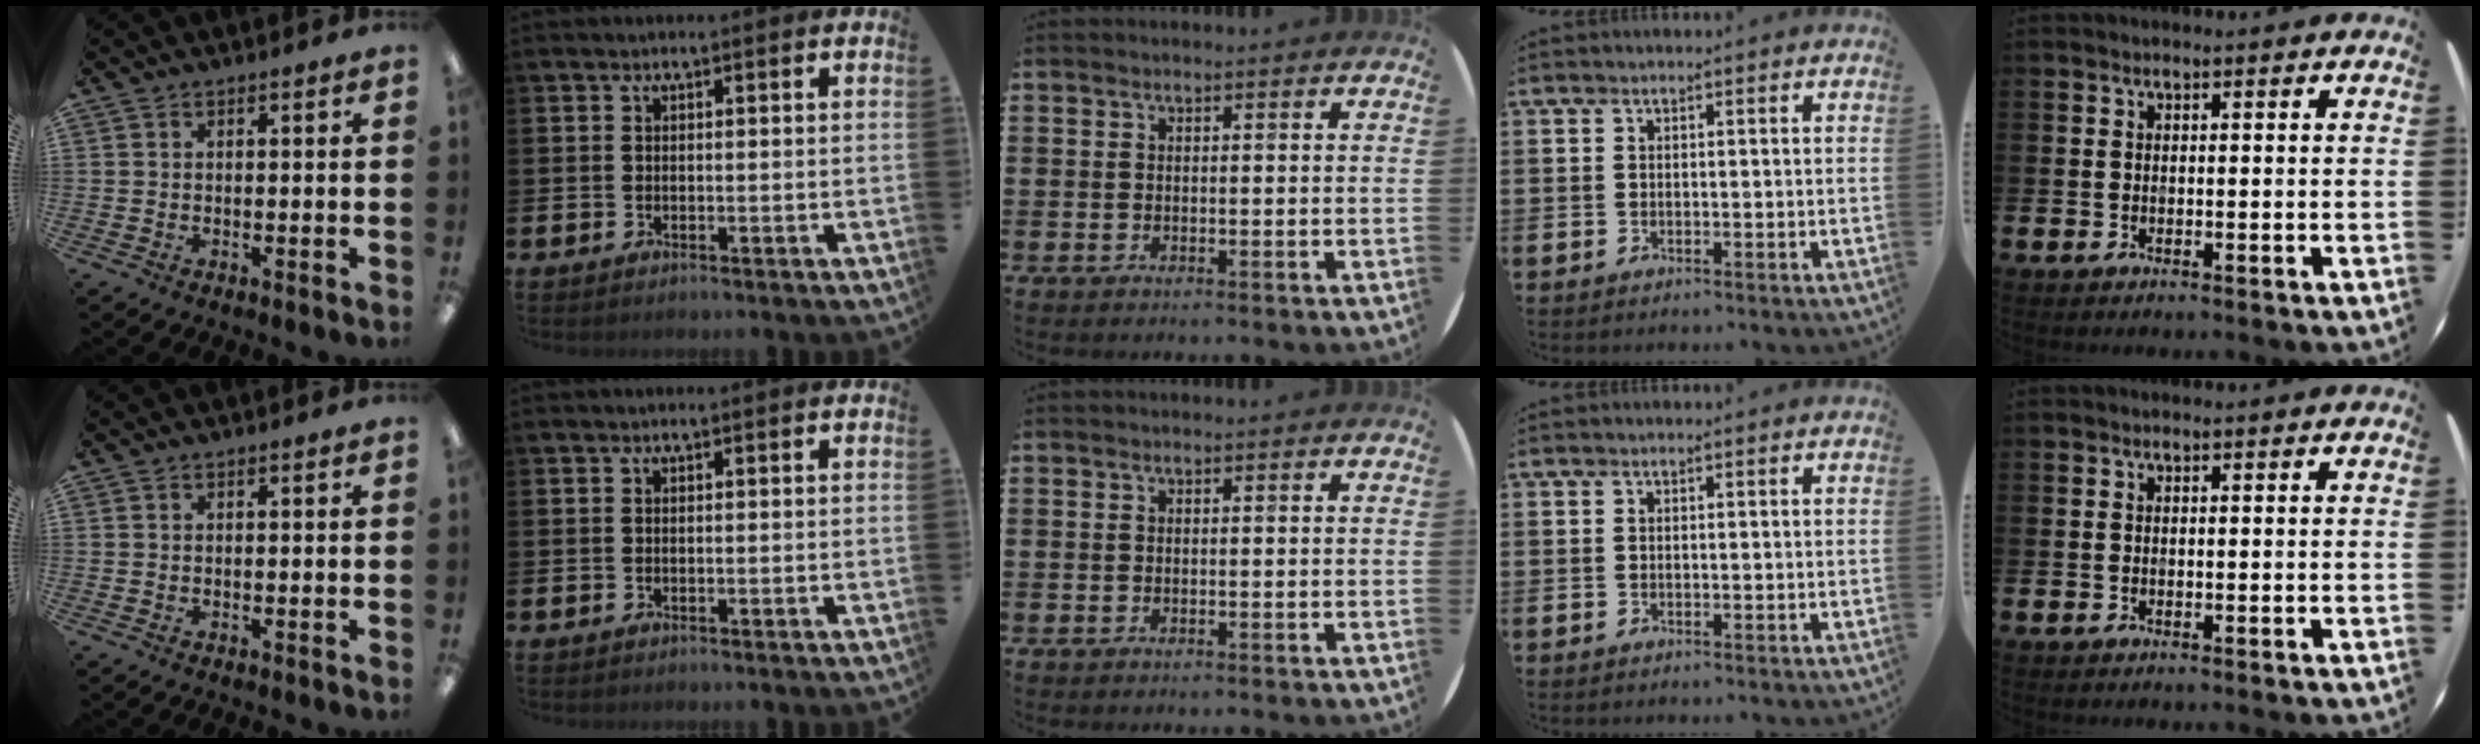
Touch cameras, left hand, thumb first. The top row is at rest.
{}